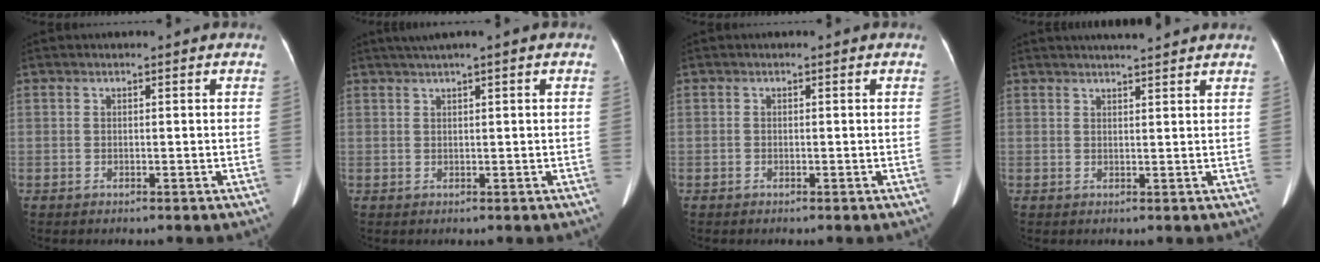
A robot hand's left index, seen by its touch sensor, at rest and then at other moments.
{"total": 3.1, "force": [2.0, -0.5, 2.3], "torque": [-0.041, 0.020, 0.038]}
{"total": 0.0}
{"total": 5.7, "force": [5.2, 0.0, 2.4], "torque": [-0.036, 0.016, 0.061]}